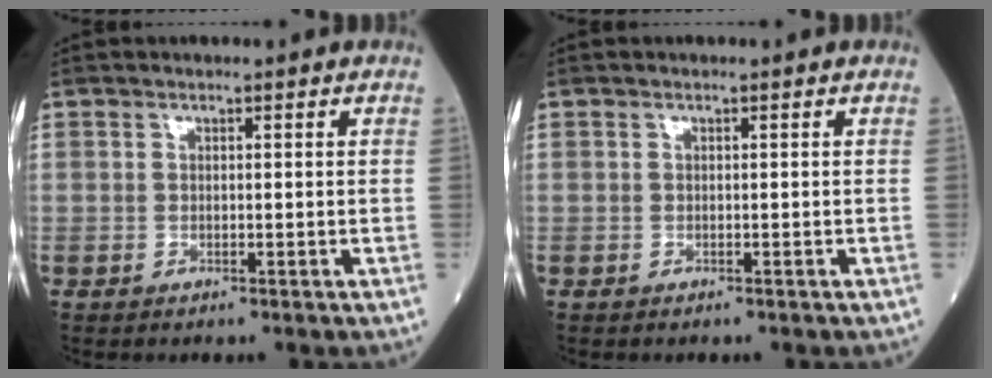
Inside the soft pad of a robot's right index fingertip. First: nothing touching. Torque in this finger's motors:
{"motor_torque": [0.00, -0.03, 0.03, 0.01]}